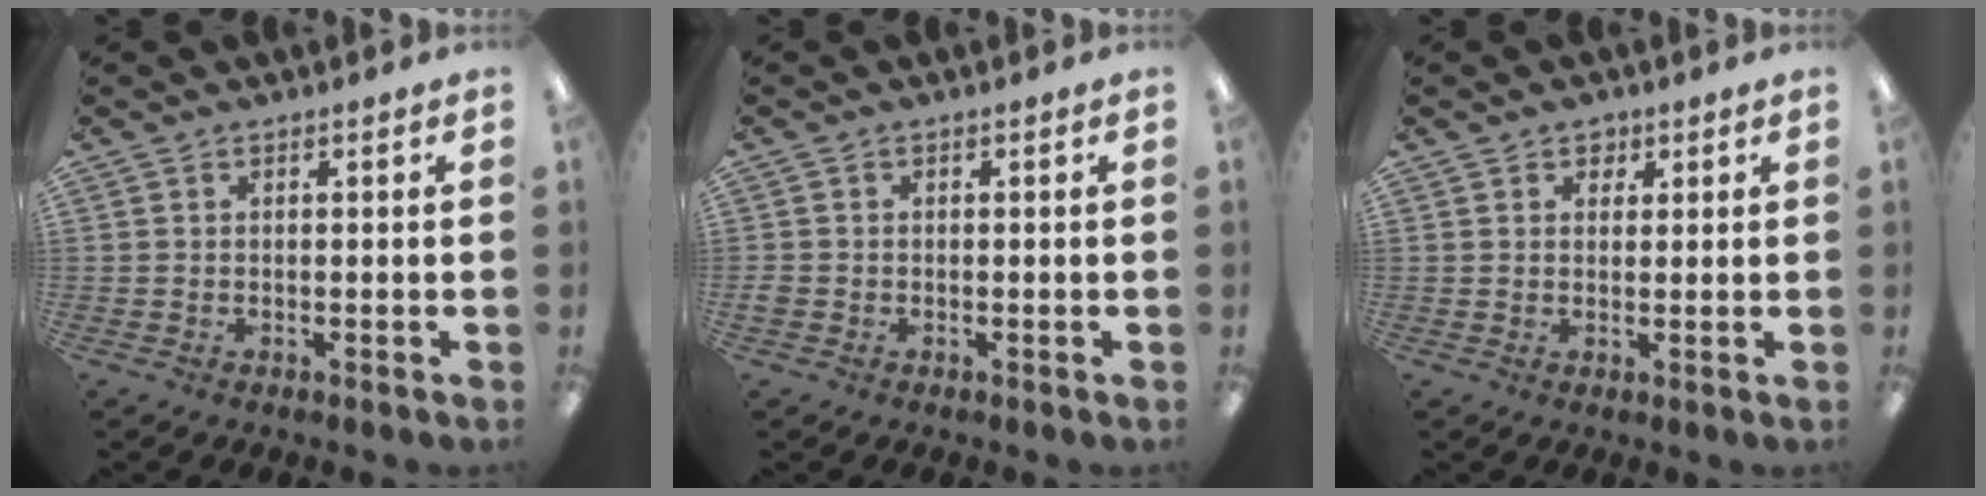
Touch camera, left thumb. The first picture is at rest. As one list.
[{"total": 1.4, "force": [-0.5, 1.1, 0.7], "torque": [-0.010, 0.003, -0.008]}, {"total": 2.5, "force": [1.6, 1.8, 0.5], "torque": [0.003, -0.002, 0.025]}]